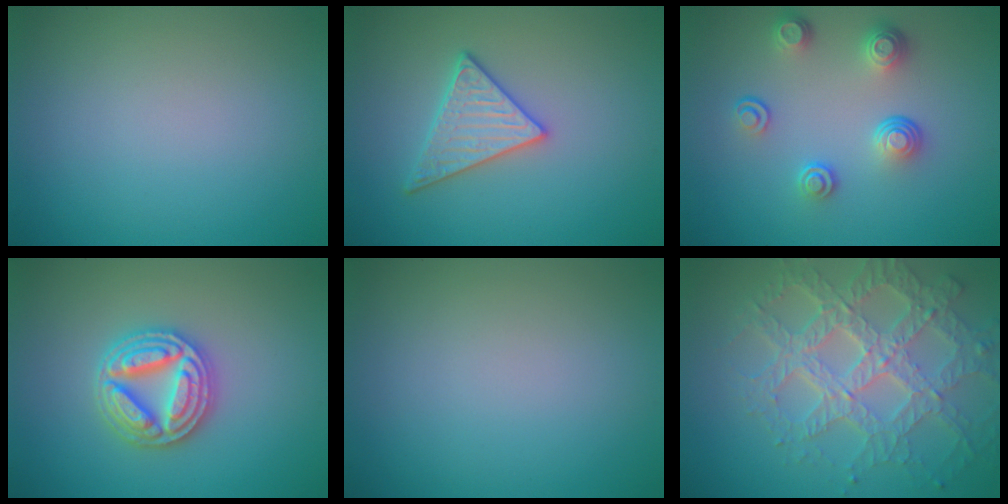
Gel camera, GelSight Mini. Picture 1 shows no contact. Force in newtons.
{"total": 3.1, "press": 3.0, "slide": 0.7}
{"total": 3.9, "press": 2.8, "slide": 2.6}
{"total": 5.0, "press": 4.9, "slide": 0.9}
{"total": 0.0}
{"total": 7.8, "press": 5.6, "slide": 5.5}